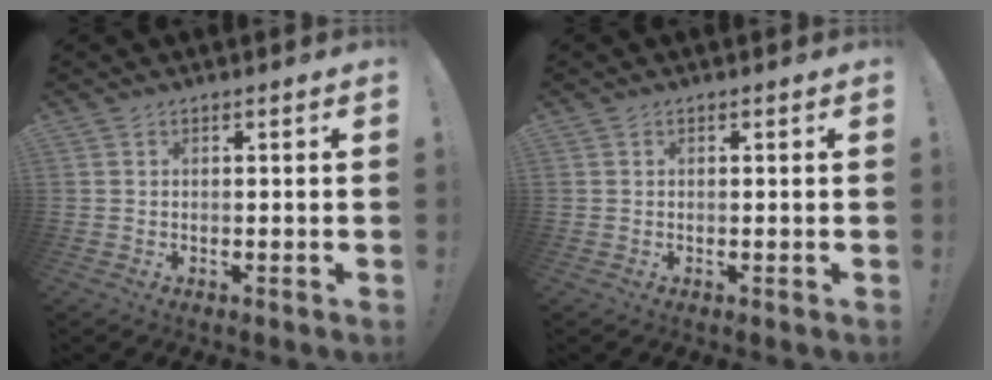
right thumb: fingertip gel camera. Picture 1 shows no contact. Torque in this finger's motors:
{"motor_torque": [-0.18, -0.24, -0.05, 0.21, 0.00]}